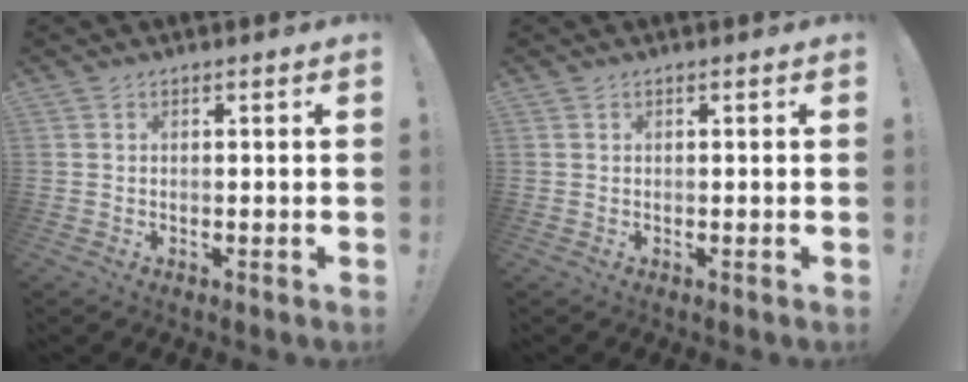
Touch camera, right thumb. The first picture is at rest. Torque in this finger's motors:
{"motor_torque": [-0.02, 0.03, 0.13, -0.05, 0.03]}